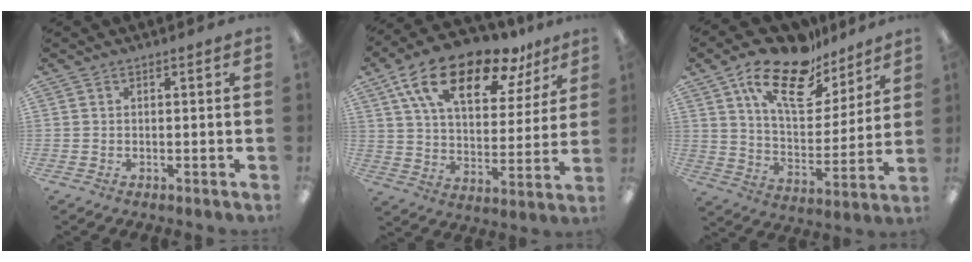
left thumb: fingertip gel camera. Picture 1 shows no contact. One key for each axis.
{"total": 20.3, "fx": 13.0, "fy": 9.2, "fz": 12.6, "tx": -0.222, "ty": -0.060, "tz": 0.222}
{"total": 19.6, "fx": 13.8, "fy": 8.8, "fz": 10.8, "tx": -0.188, "ty": -0.075, "tz": 0.239}